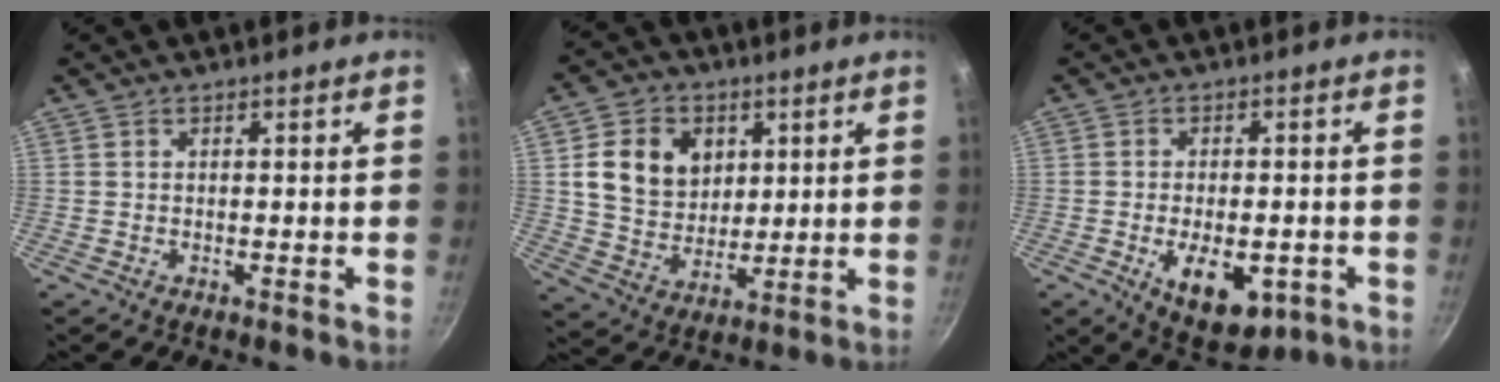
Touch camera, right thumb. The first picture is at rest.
{"total": 12.6, "force": [3.5, 10.1, 6.6], "torque": [-0.087, -0.010, 0.064]}
{"total": 11.2, "force": [-3.4, 6.1, 8.8], "torque": [-0.103, 0.004, -0.034]}